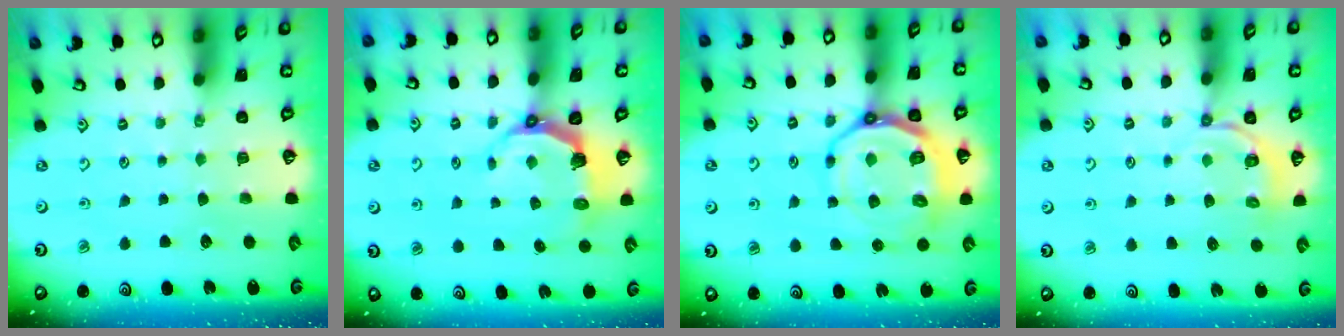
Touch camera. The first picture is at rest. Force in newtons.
{"total": 6.8, "press": 5.1, "slide": 4.5}
{"total": 14.9, "press": 14.5, "slide": 3.3}
{"total": 4.4, "press": 3.8, "slide": 2.1}